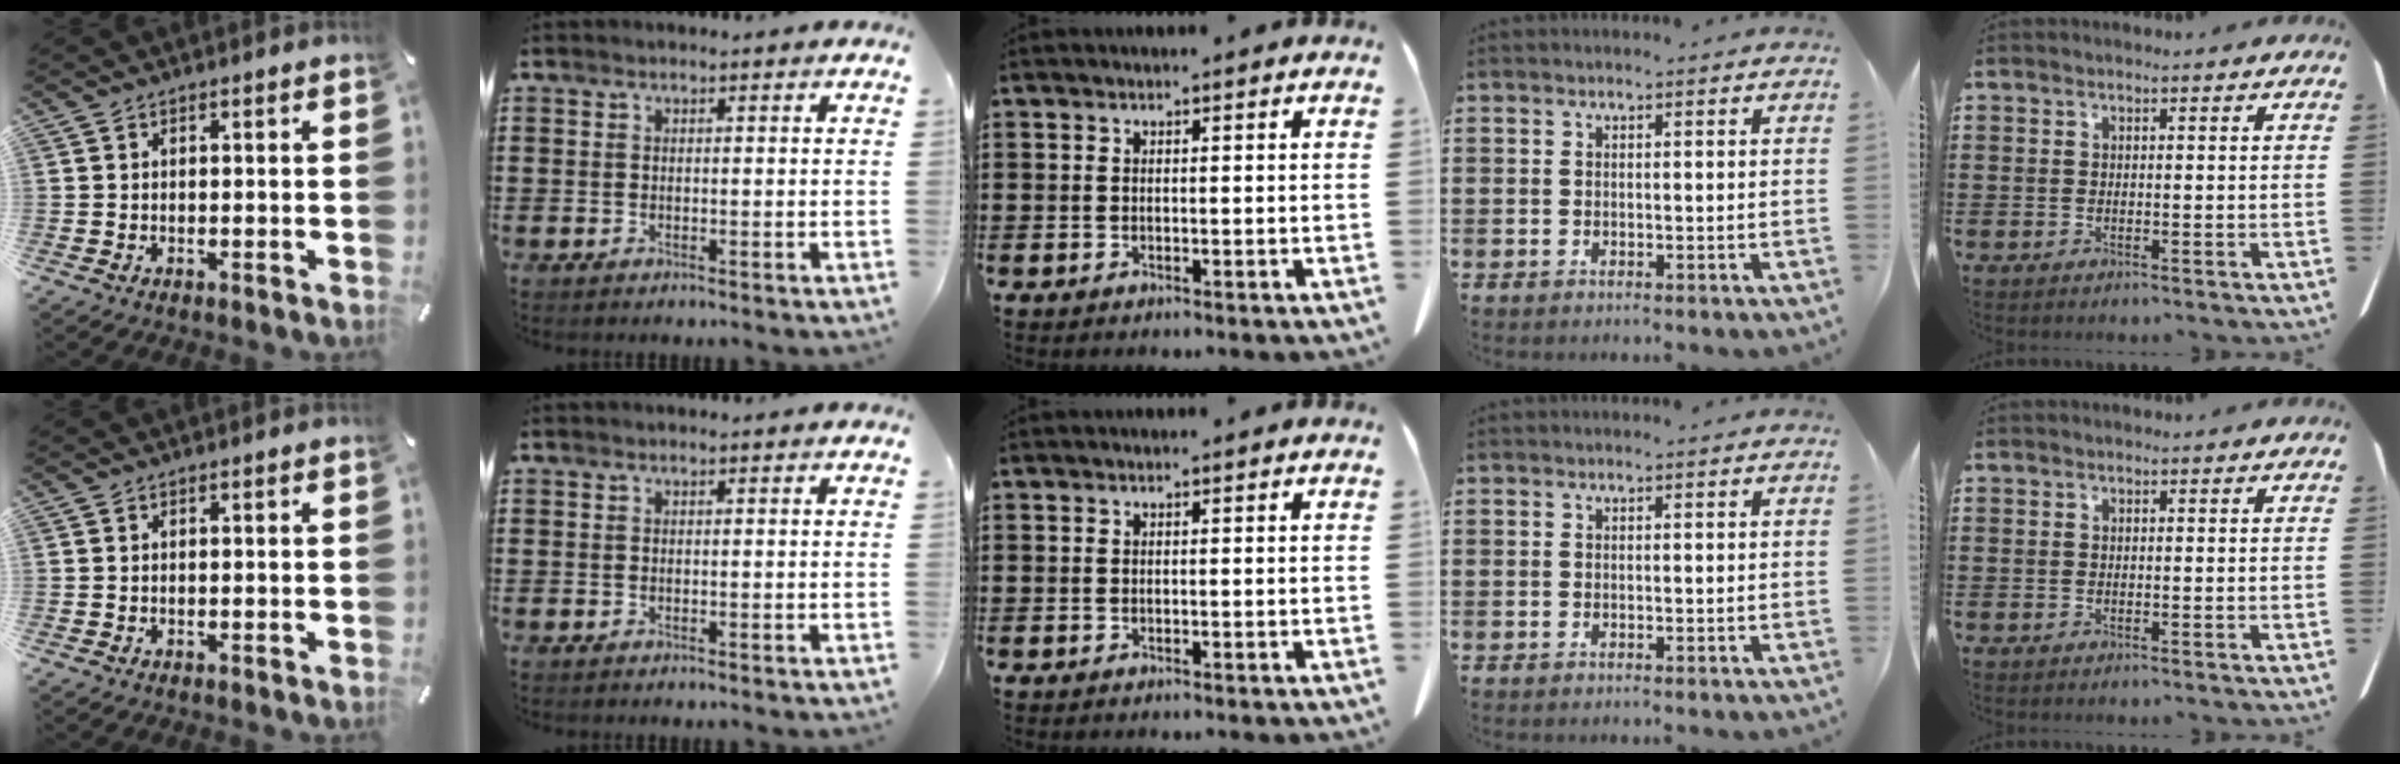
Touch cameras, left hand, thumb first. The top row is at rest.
{}